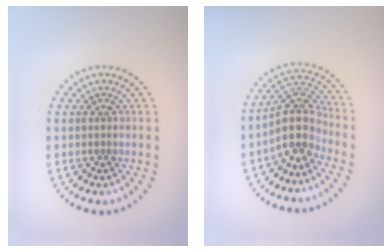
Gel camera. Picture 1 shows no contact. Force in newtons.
{"total": 4.3, "press": 3.4, "slide": 2.6}